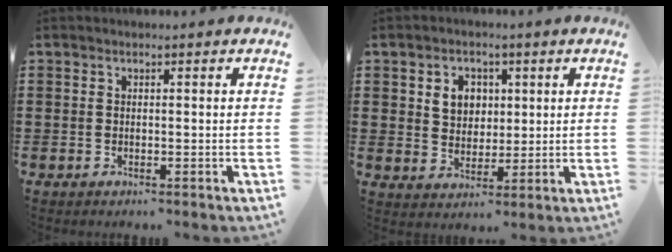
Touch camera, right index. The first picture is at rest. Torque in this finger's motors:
{"motor_torque": [0.38, 0.37, 0.35, 0.07]}